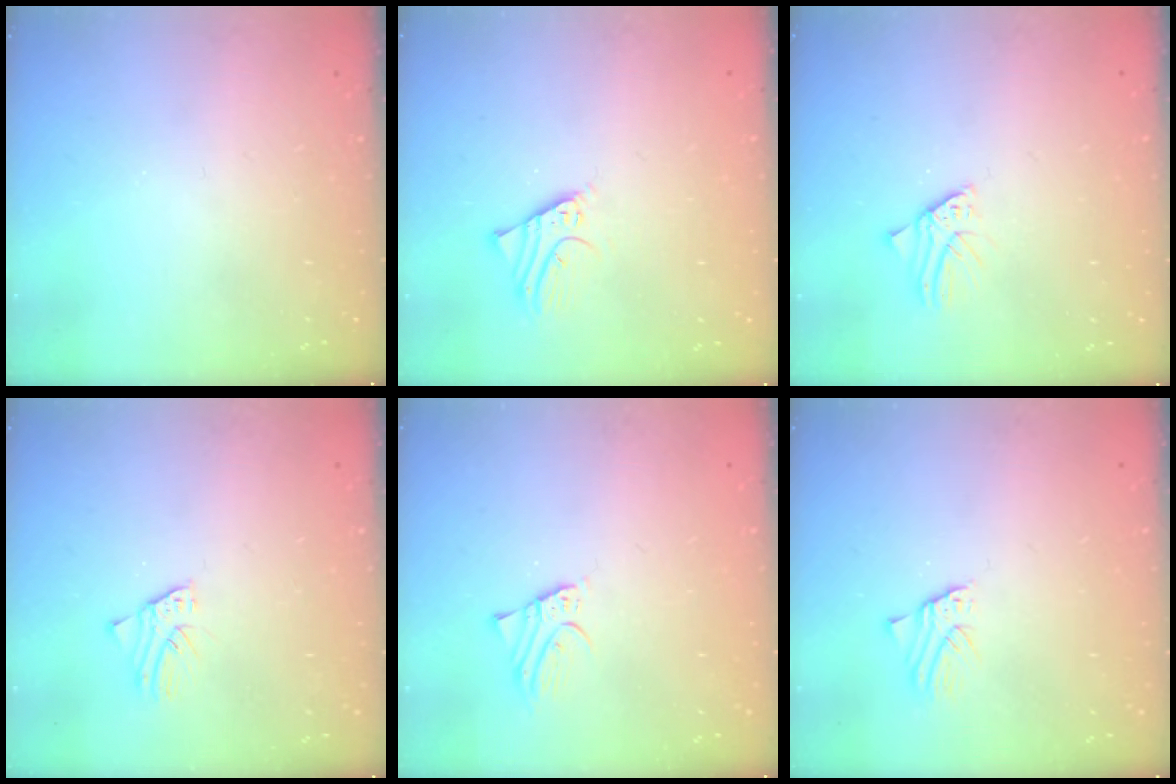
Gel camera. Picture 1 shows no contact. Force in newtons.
{"total": 2.6, "press": 2.6, "slide": 0.1}
{"total": 1.6, "press": 1.6, "slide": 0.2}
{"total": 1.6, "press": 1.6, "slide": 0.2}
{"total": 2.3, "press": 2.3, "slide": 0.2}
{"total": 1.7, "press": 1.6, "slide": 0.2}